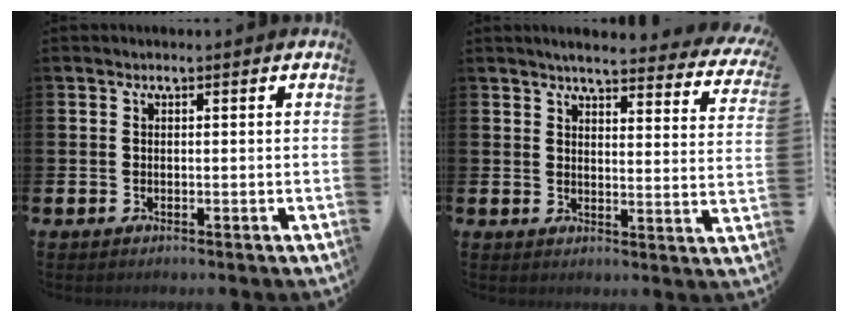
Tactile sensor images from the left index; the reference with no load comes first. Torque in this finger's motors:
{"motor_torque": [1.00, -1.14, 0.52, 0.13]}